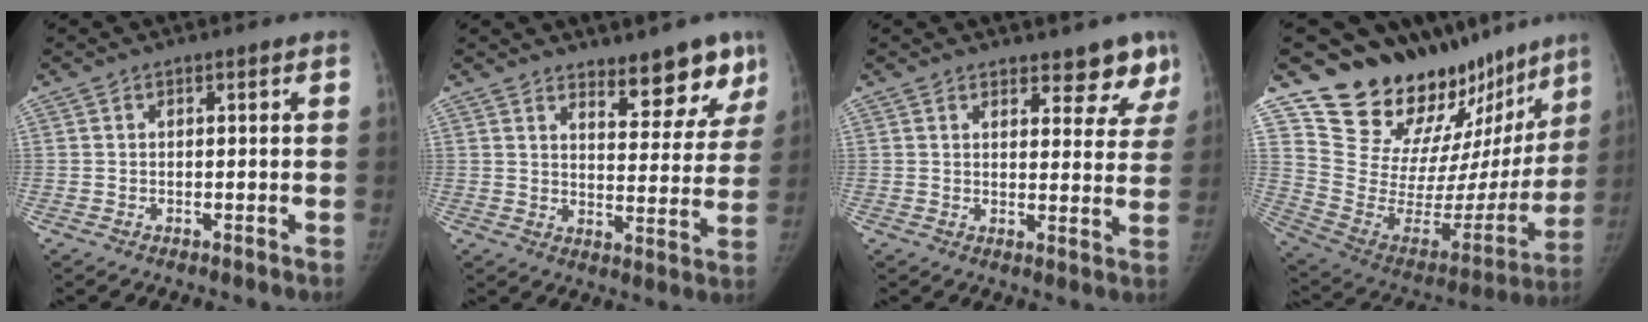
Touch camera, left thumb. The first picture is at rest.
{"total": 9.4, "force": [7.3, 3.4, 4.7], "torque": [-0.019, -0.054, 0.105]}
{"total": 7.0, "force": [5.9, 2.8, 2.5], "torque": [0.010, -0.036, 0.062]}
{"total": 24.5, "force": [20.8, 10.4, 7.9], "torque": [-0.069, -0.147, 0.317]}